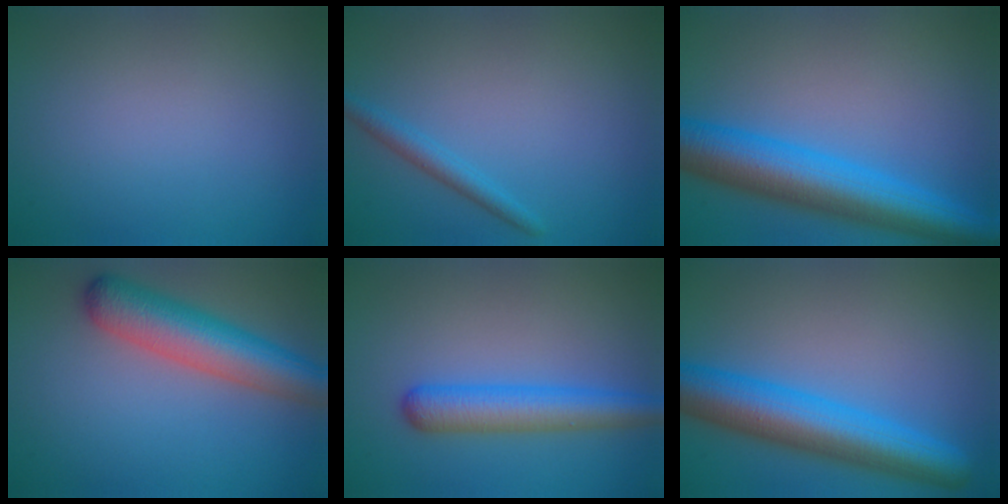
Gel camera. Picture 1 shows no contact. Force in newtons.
{"total": 1.9, "press": 1.9, "slide": 0.1}
{"total": 9.2, "press": 9.2, "slide": 0.3}
{"total": 6.6, "press": 6.6, "slide": 0.3}
{"total": 4.7, "press": 4.7, "slide": 0.1}
{"total": 8.6, "press": 8.6, "slide": 0.3}